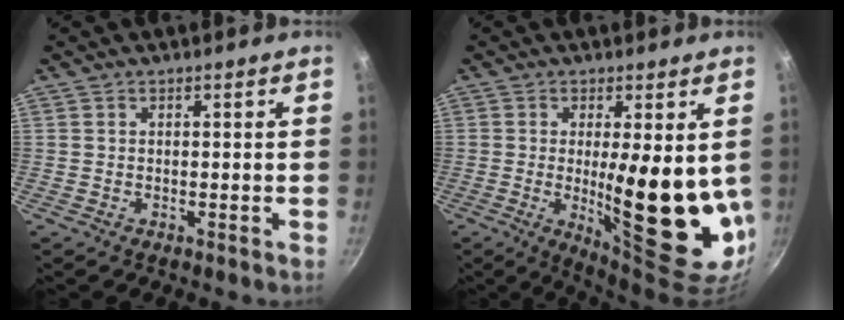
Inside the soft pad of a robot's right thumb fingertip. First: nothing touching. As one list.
[{"total": 16.5, "force": [0.1, 5.0, 15.8], "torque": [-0.211, -0.033, 0.015]}]